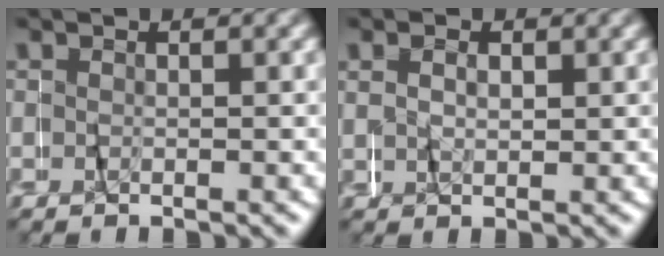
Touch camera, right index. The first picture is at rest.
{"total": 0.6, "force": [0.4, 0.3, 0.0], "torque": [-0.004, -0.002, 0.011]}